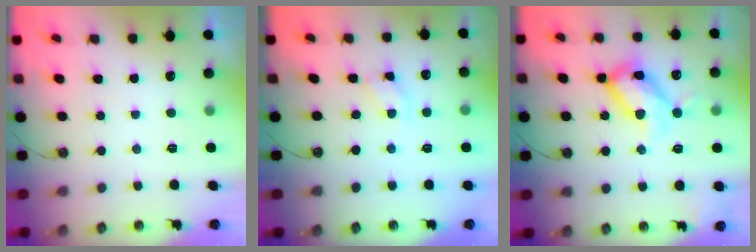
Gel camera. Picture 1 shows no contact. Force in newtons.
{"total": 4.2, "press": 4.2, "slide": 0.1}
{"total": 17.9, "press": 17.8, "slide": 1.9}